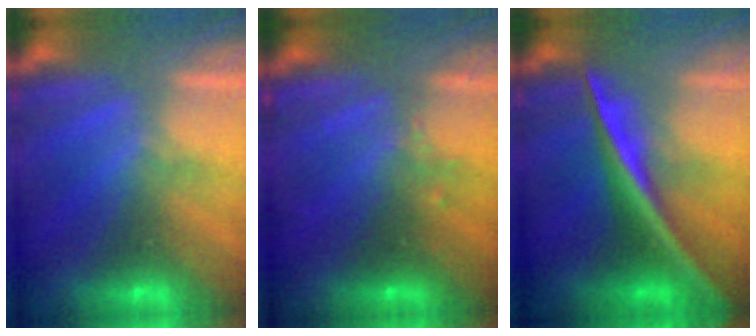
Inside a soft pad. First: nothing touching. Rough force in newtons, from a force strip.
{"total": 2.4}
{"total": 2.6}